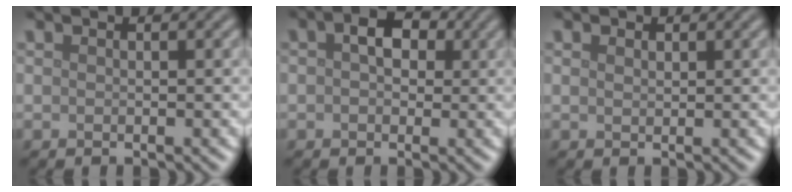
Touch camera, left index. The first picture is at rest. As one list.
[{"total": 3.4, "force": [0.9, 2.2, 2.4], "torque": [-0.033, 0.009, 0.005]}, {"total": 0.7, "force": [0.5, 0.4, 0.2], "torque": [-0.005, -0.001, 0.009]}]